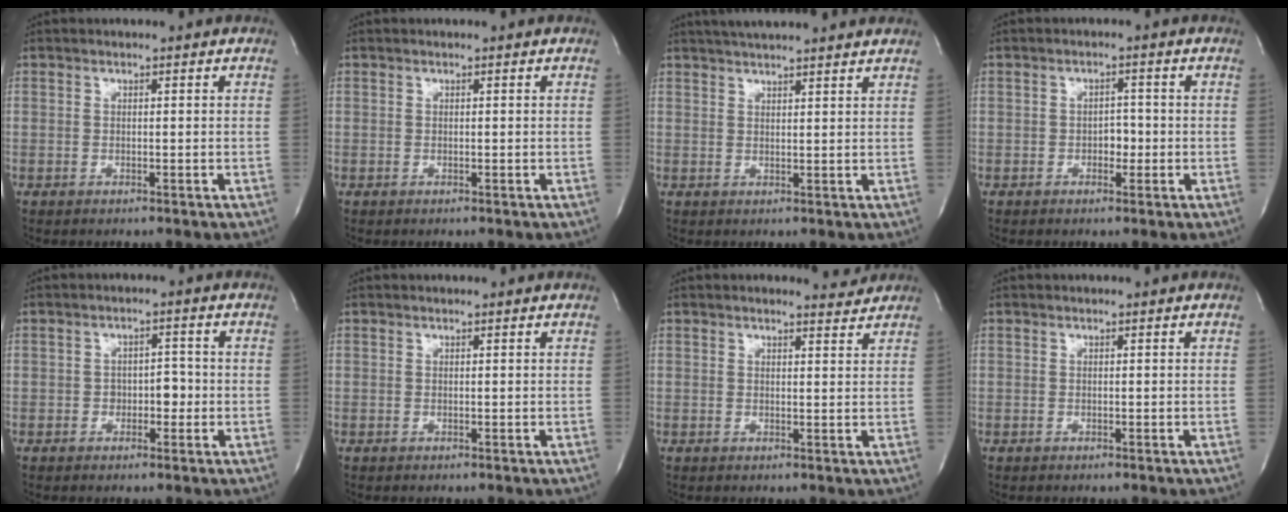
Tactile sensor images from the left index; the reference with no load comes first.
{"total": 0.0}
{"total": 11.1, "force": [9.9, 0.6, 5.0], "torque": [-0.082, 0.029, 0.130]}
{"total": 2.0, "force": [-0.7, 1.3, 1.4], "torque": [-0.016, 0.005, -0.010]}
{"total": 2.9, "force": [-0.8, 1.8, 2.1], "torque": [-0.022, 0.009, -0.011]}
{"total": 0.6, "force": [0.6, 0.0, 0.1], "torque": [-0.005, -0.001, 0.005]}
{"total": 2.1, "force": [2.1, 0.1, -0.1], "torque": [-0.009, -0.013, 0.022]}
{"total": 0.0}